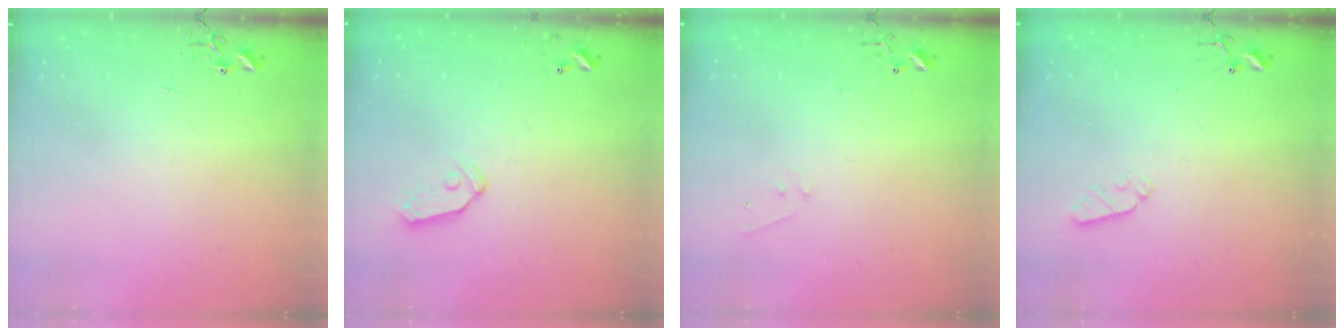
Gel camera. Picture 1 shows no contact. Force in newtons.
{"total": 7.2, "press": 7.2, "slide": 0.3}
{"total": 4.0, "press": 4.0, "slide": 0.2}
{"total": 4.2, "press": 4.1, "slide": 1.0}